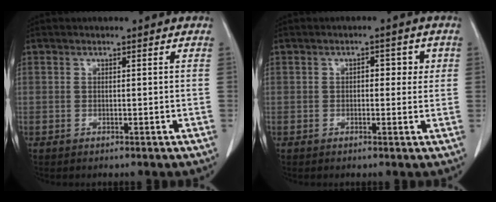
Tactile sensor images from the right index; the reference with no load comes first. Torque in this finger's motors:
{"motor_torque": [0.09, 0.26, 0.06, 0.01]}